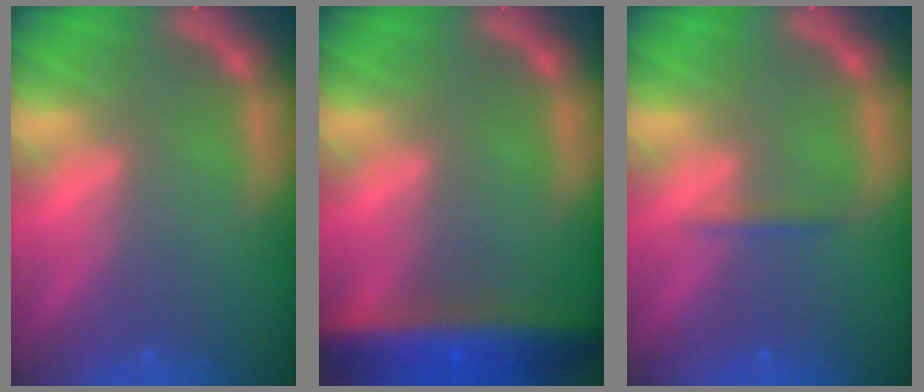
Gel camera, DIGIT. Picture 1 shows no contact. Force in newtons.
{"total": 8.0}
{"total": 0.9}